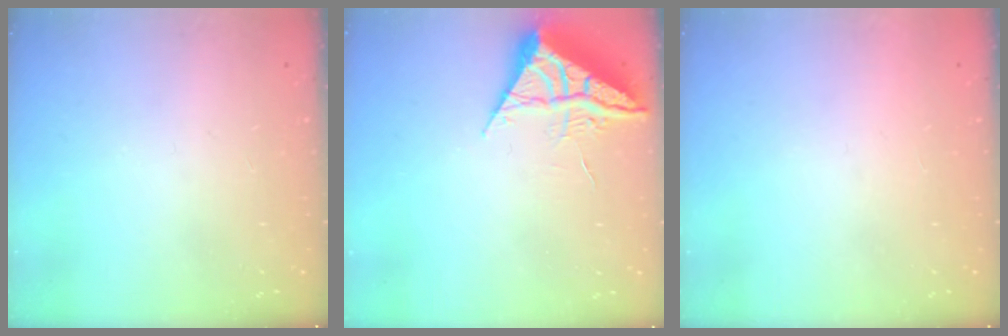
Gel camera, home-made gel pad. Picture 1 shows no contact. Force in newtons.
{"total": 7.0, "press": 7.0, "slide": 0.3}
{"total": 1.5, "press": 1.5, "slide": 0.1}